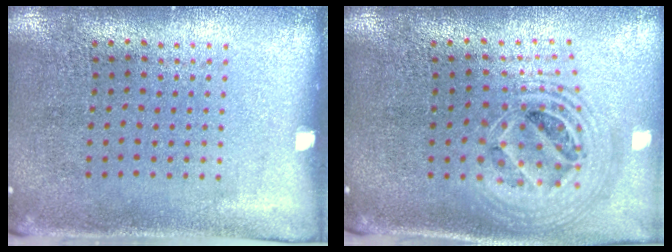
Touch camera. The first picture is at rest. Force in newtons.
{"total": 2.3, "press": 1.7, "slide": 1.4}